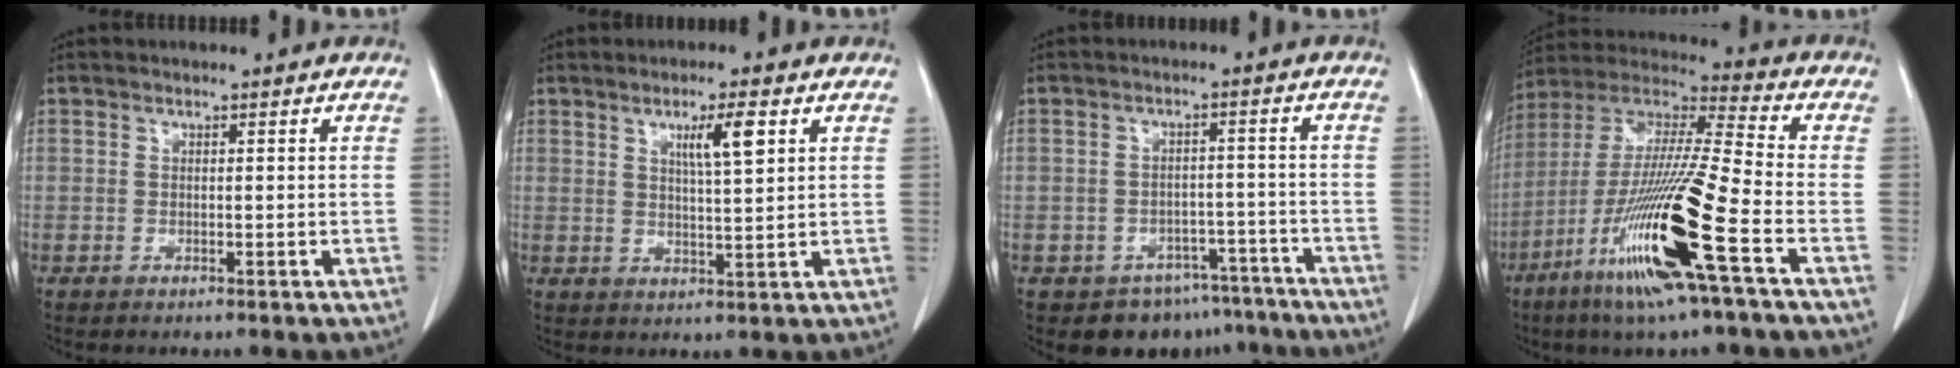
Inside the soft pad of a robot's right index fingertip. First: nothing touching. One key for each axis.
{"total": 5.3, "fx": 2.3, "fy": 0.3, "fz": 4.8, "tx": -0.078, "ty": 0.000, "tz": 0.039}
{"total": 9.1, "fx": -6.8, "fy": 5.9, "fz": 1.3, "tx": 0.003, "ty": 0.028, "tz": -0.081}
{"total": 20.4, "fx": -8.5, "fy": -0.1, "fz": 18.6, "tx": -0.396, "ty": -0.041, "tz": -0.171}